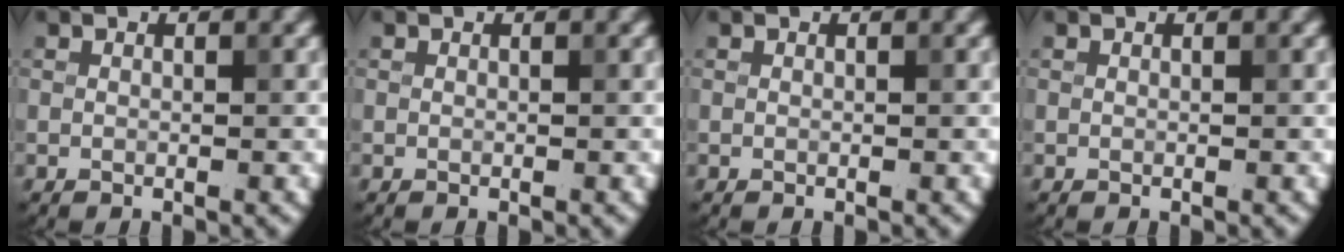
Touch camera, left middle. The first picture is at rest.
{"total": 0.0}
{"total": 0.0}
{"total": 0.0}